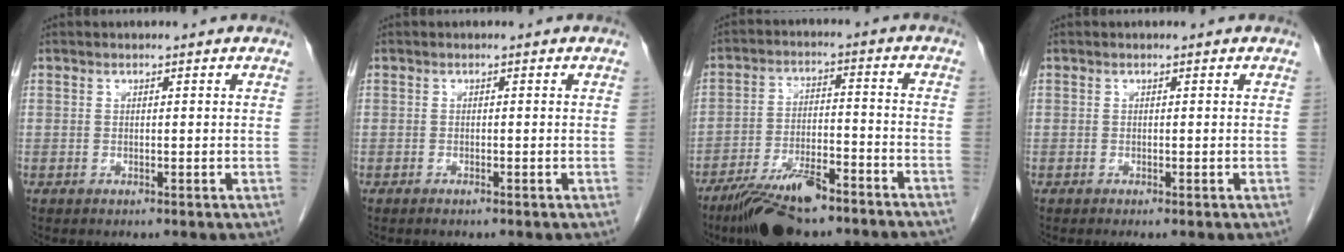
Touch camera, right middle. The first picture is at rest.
{"total": 0.6, "force": [-0.5, 0.0, 0.4], "torque": [-0.011, -0.001, -0.007]}
{"total": 13.4, "force": [-10.5, 2.6, 7.8], "torque": [-0.128, -0.006, -0.177]}
{"total": 0.7, "force": [-0.6, 0.0, 0.5], "torque": [-0.008, -0.003, -0.008]}